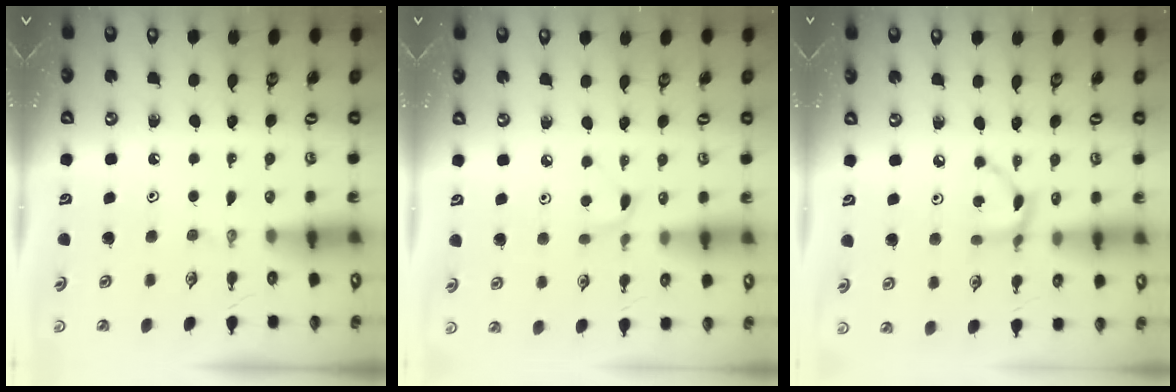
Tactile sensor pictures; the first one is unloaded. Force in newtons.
{"total": 4.0, "press": 4.0, "slide": 0.5}
{"total": 5.2, "press": 5.2, "slide": 0.3}